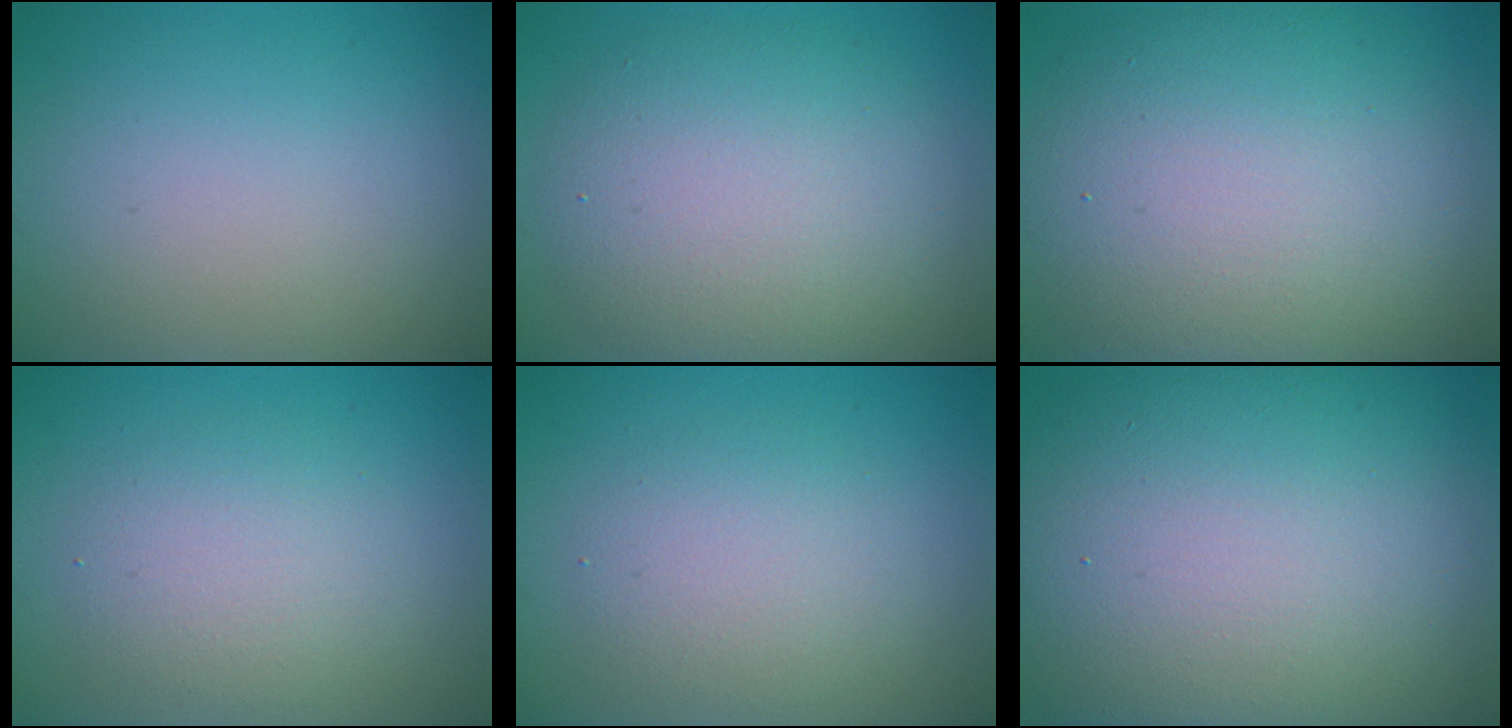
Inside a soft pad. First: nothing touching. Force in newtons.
{"total": 7.3, "press": 7.3, "slide": 0.4}
{"total": 12.2, "press": 12.2, "slide": 0.8}
{"total": 3.4, "press": 3.4, "slide": 0.2}
{"total": 3.2, "press": 3.2, "slide": 0.3}
{"total": 16.3, "press": 16.3, "slide": 1.1}